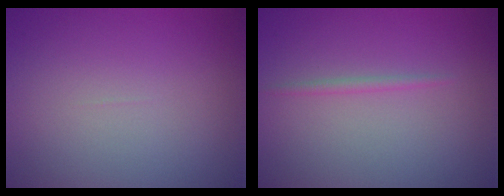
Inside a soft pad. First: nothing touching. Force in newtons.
{"total": 0.8, "press": 0.8, "slide": 0.0}